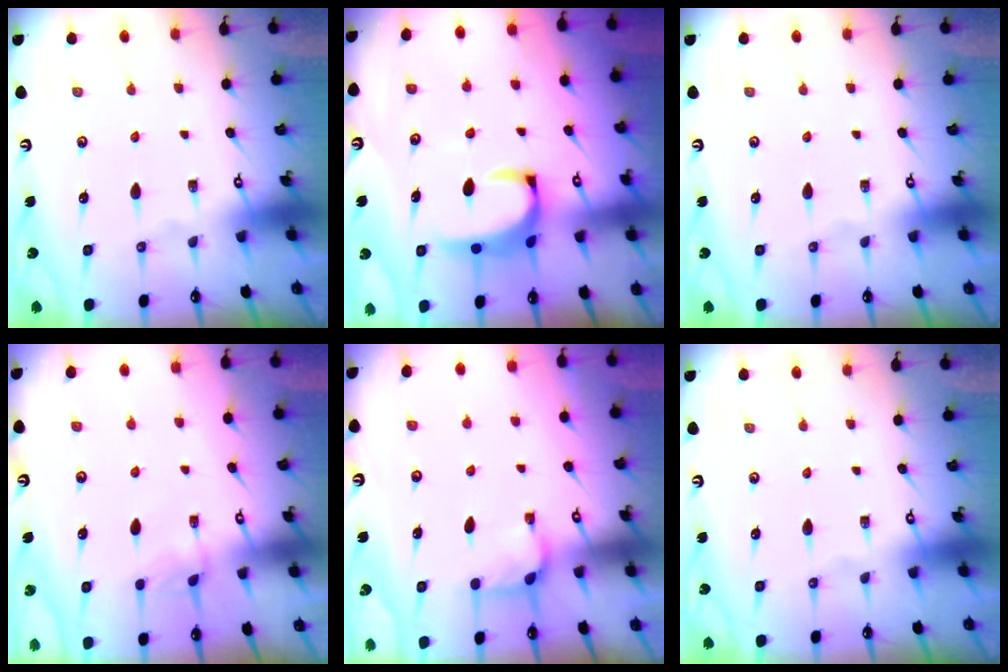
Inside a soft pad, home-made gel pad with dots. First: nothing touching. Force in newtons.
{"total": 2.4, "press": 2.3, "slide": 0.9}
{"total": 0.0}
{"total": 1.8, "press": 1.8, "slide": 0.4}
{"total": 3.0, "press": 2.9, "slide": 0.5}
{"total": 0.0}